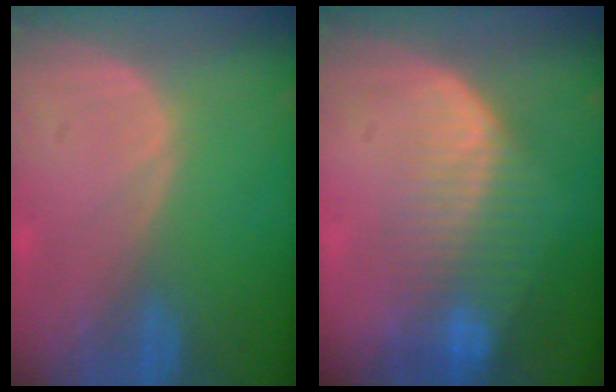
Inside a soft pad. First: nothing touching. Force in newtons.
{"total": 8.4, "press": 7.1, "slide": 4.4}